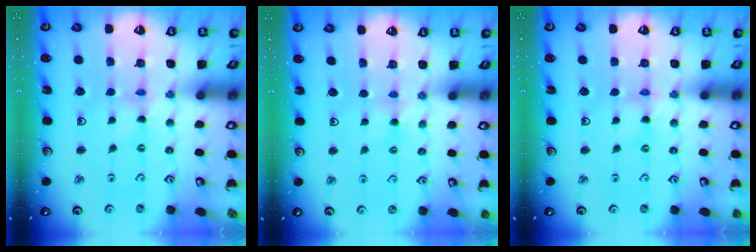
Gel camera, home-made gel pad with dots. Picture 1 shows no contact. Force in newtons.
{"total": 2.8, "press": 2.8, "slide": 0.4}
{"total": 0.6, "press": 0.6, "slide": 0.1}